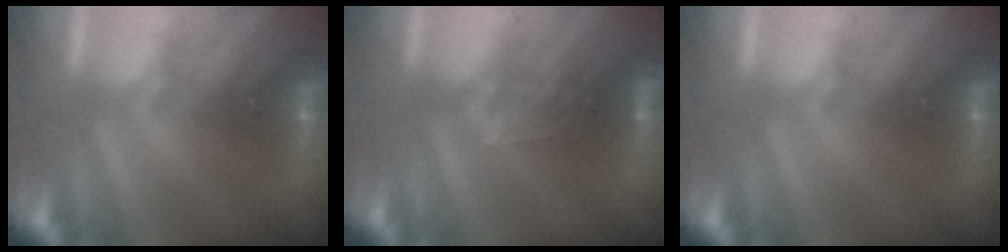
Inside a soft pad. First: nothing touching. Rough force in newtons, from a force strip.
{"total": 2.9}
{"total": 0.0}